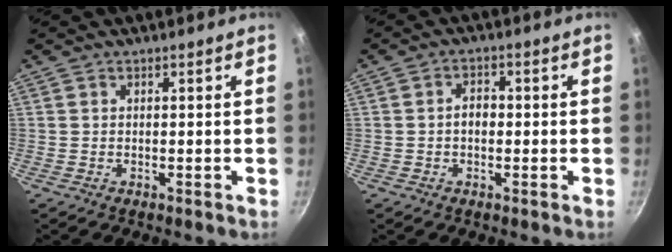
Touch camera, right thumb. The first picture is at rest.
{"total": 2.8, "force": [-0.3, 2.0, 2.0], "torque": [-0.016, 0.012, -0.006]}